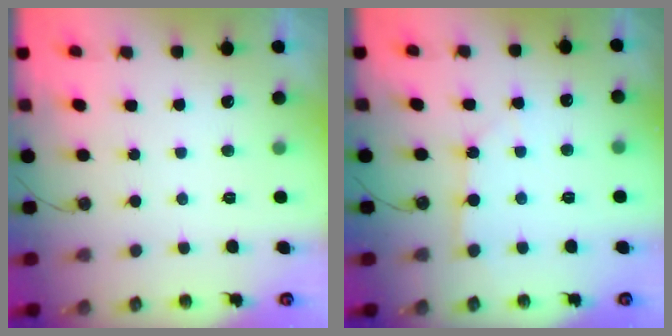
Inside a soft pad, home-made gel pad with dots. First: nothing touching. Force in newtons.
{"total": 2.8, "press": 2.8, "slide": 0.2}